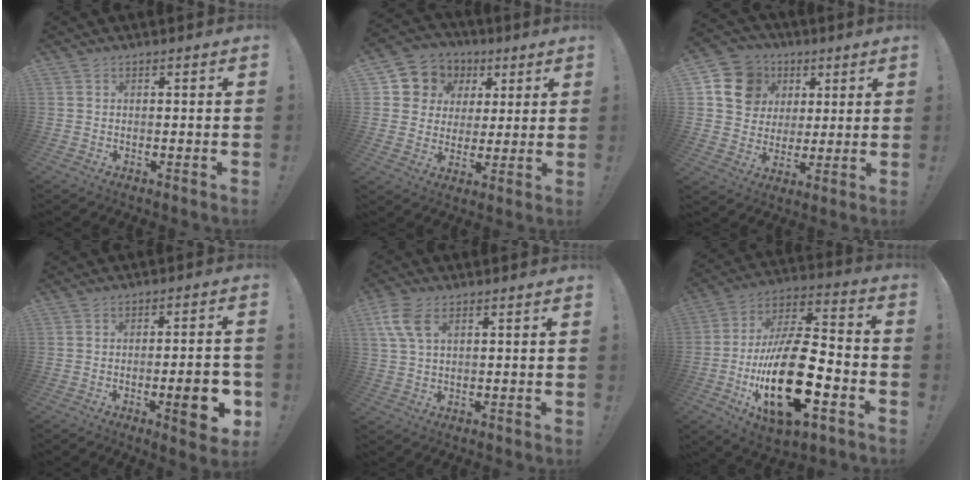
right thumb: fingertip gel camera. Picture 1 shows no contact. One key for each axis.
{"total": 9.2, "fx": 2.8, "fy": 8.6, "fz": 1.9, "tx": -0.024, "ty": -0.018, "tz": 0.060}
{"total": 13.8, "fx": 4.7, "fy": 11.9, "fz": 5.1, "tx": -0.073, "ty": -0.012, "tz": 0.104}
{"total": 10.9, "fx": -3.6, "fy": 2.5, "fz": 9.9, "tx": -0.115, "ty": 0.000, "tz": -0.053}
{"total": 7.4, "fx": 2.9, "fy": 4.2, "fz": 5.4, "tx": -0.113, "ty": -0.001, "tz": 0.057}
{"total": 27.0, "fx": -7.8, "fy": 11.8, "fz": 23.1, "tx": -0.439, "ty": 0.037, "tz": -0.125}